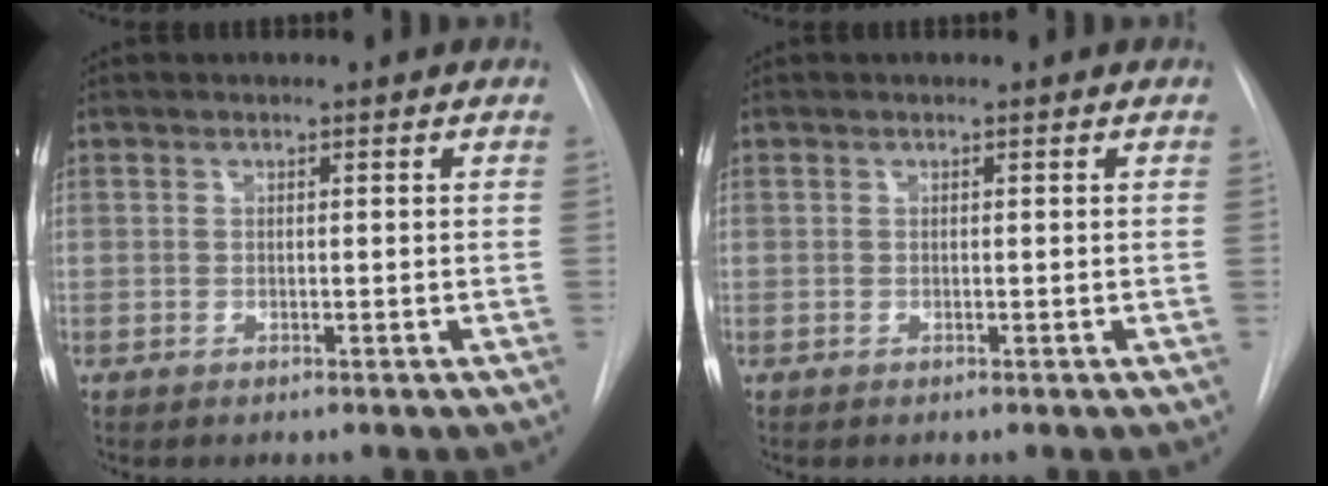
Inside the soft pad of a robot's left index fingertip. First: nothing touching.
{"total": 0.0}